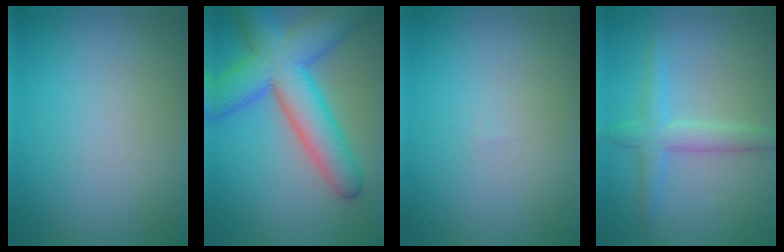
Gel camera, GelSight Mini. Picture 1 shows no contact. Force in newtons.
{"total": 9.5, "press": 9.5, "slide": 0.3}
{"total": 0.0}
{"total": 2.8, "press": 2.8, "slide": 0.1}